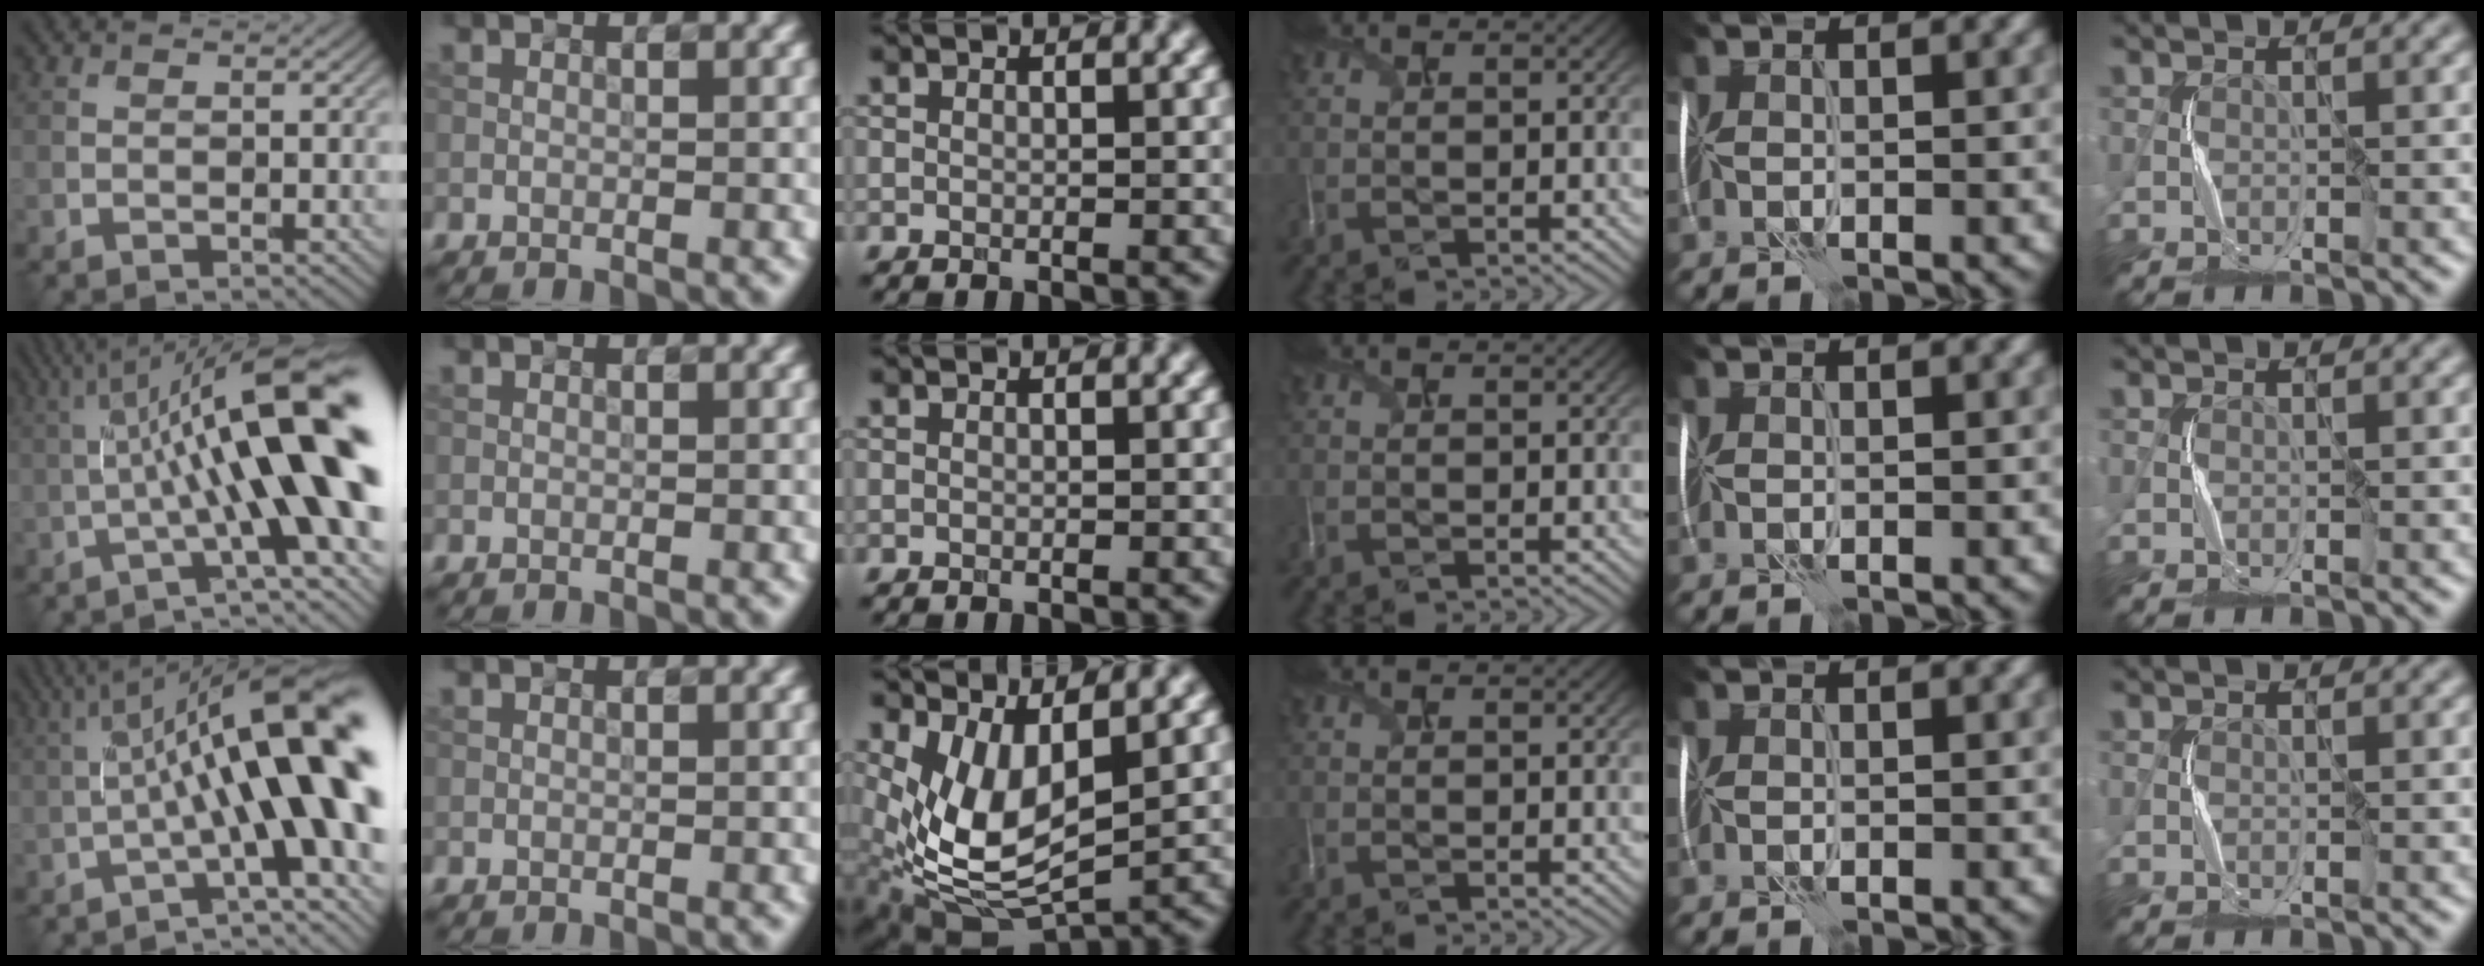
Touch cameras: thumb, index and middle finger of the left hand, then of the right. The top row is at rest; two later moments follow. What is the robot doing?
{"motion": "shake", "object": "plastic piggy bank"}